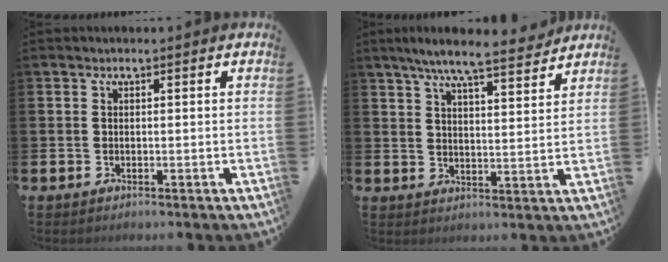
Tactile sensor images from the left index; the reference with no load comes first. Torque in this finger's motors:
{"motor_torque": [1.08, -1.06, 0.30, 0.21]}